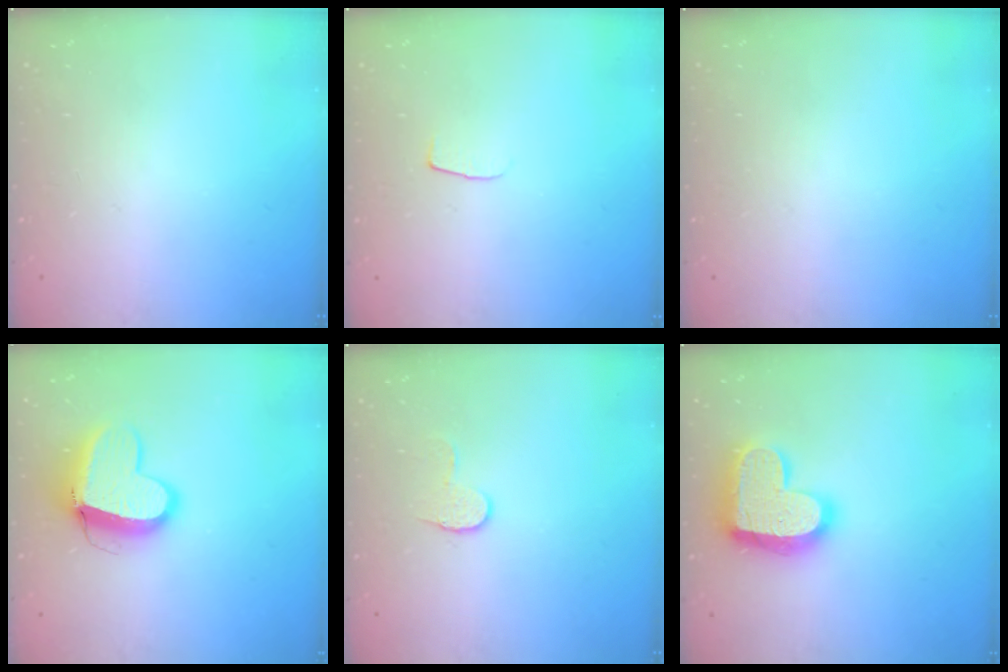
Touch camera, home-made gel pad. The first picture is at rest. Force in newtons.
{"total": 4.3, "press": 4.3, "slide": 0.4}
{"total": 0.0}
{"total": 12.4, "press": 12.3, "slide": 1.7}
{"total": 6.3, "press": 6.3, "slide": 0.4}
{"total": 19.2, "press": 19.2, "slide": 1.3}